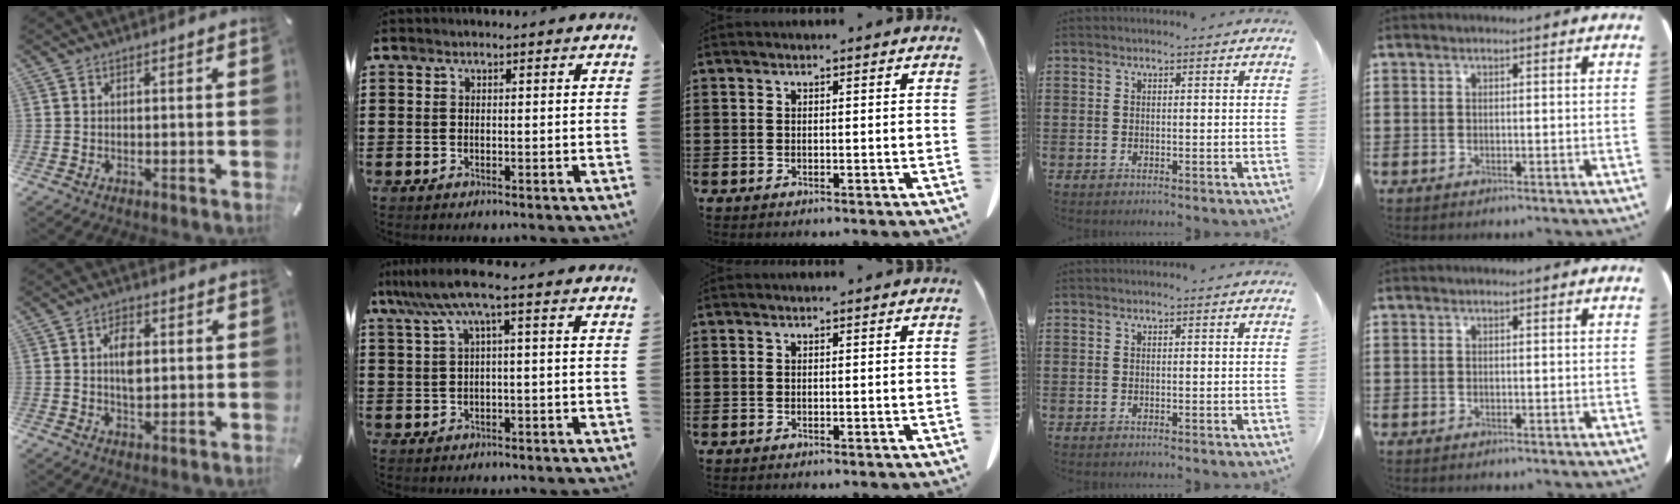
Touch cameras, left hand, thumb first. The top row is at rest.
{"thumb": {"total": 5.3, "force": [0.7, 3.1, 4.3], "torque": [-0.081, -0.001, 0.005]}, "index": {"total": 5.8, "force": [1.5, 0.2, 5.6], "torque": [-0.116, -0.006, 0.023]}}